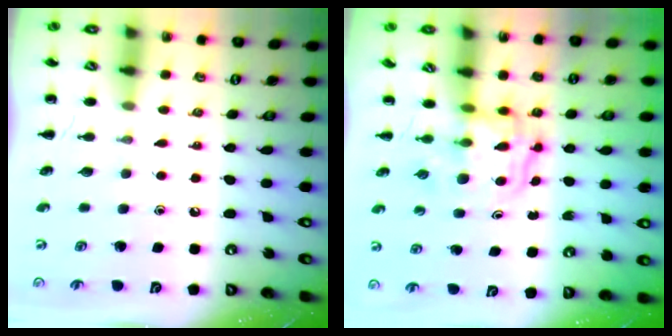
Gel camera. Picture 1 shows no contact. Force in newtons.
{"total": 3.4, "press": 3.4, "slide": 0.4}